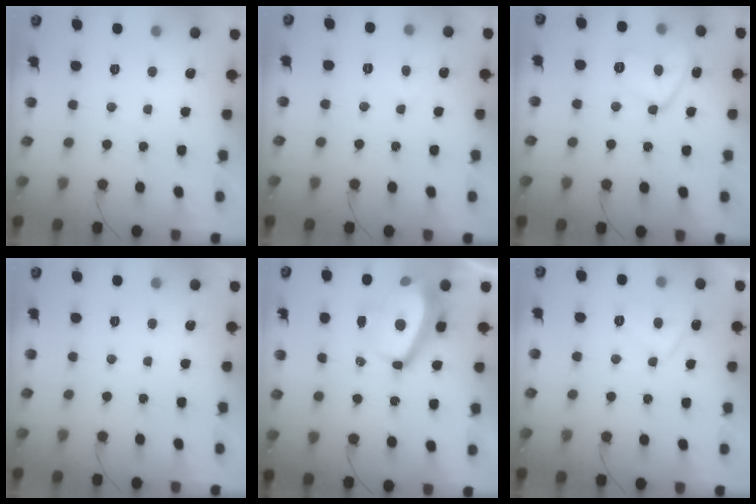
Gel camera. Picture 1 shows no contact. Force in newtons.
{"total": 3.5, "press": 3.5, "slide": 0.5}
{"total": 9.4, "press": 9.3, "slide": 0.8}
{"total": 0.0}
{"total": 11.4, "press": 11.2, "slide": 2.3}
{"total": 4.9, "press": 4.7, "slide": 1.1}